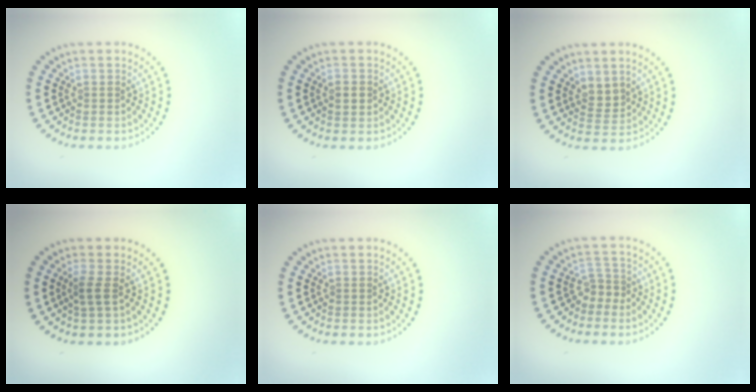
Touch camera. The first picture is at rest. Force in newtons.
{"total": 1.0, "press": 1.0, "slide": 0.1}
{"total": 1.7, "press": 1.3, "slide": 1.0}
{"total": 1.5, "press": 1.3, "slide": 0.9}
{"total": 0.0}
{"total": 1.7, "press": 1.1, "slide": 1.3}